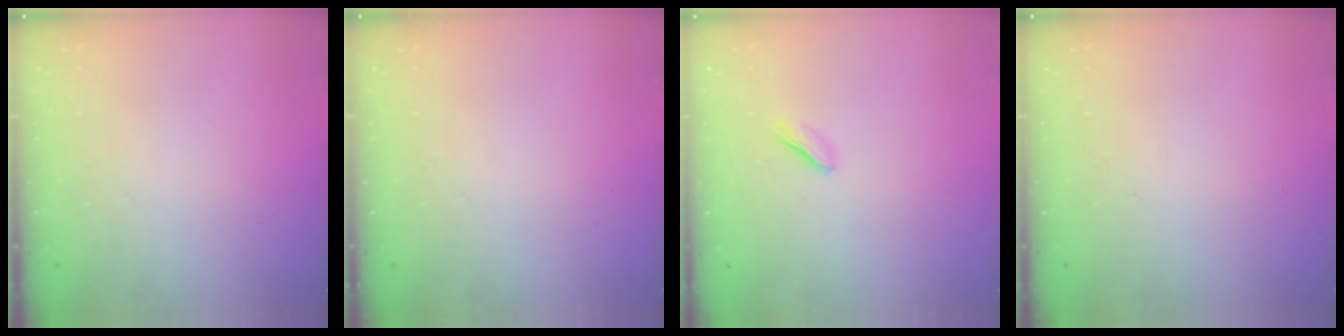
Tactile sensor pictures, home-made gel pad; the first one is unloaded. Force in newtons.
{"total": 0.0}
{"total": 1.9, "press": 1.8, "slide": 0.7}
{"total": 0.0}